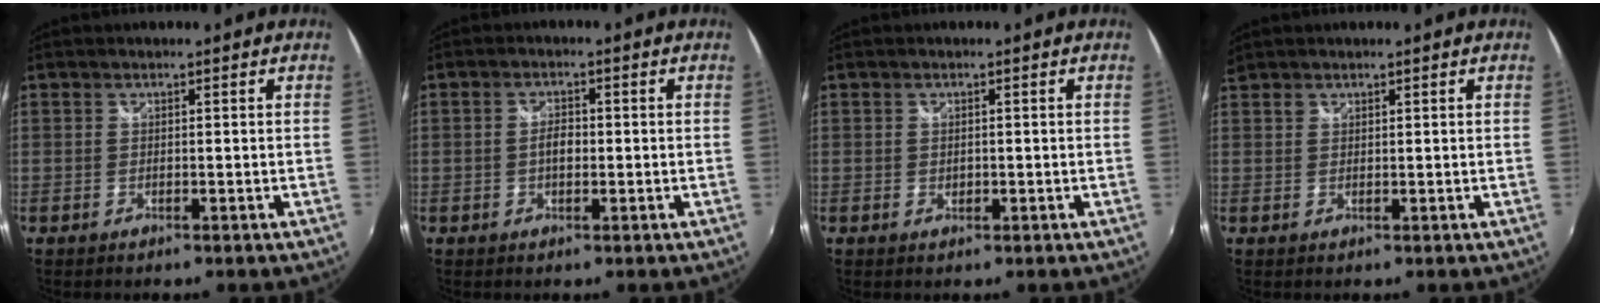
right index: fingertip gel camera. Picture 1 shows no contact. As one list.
[{"total": 2.7, "force": [-0.3, 1.5, 2.1], "torque": [-0.039, 0.004, -0.007]}, {"total": 0.9, "force": [-0.1, 0.8, 0.5], "torque": [-0.007, -0.001, -0.001]}, {"total": 1.5, "force": [1.3, 0.8, 0.2], "torque": [0.004, 0.007, 0.024]}]